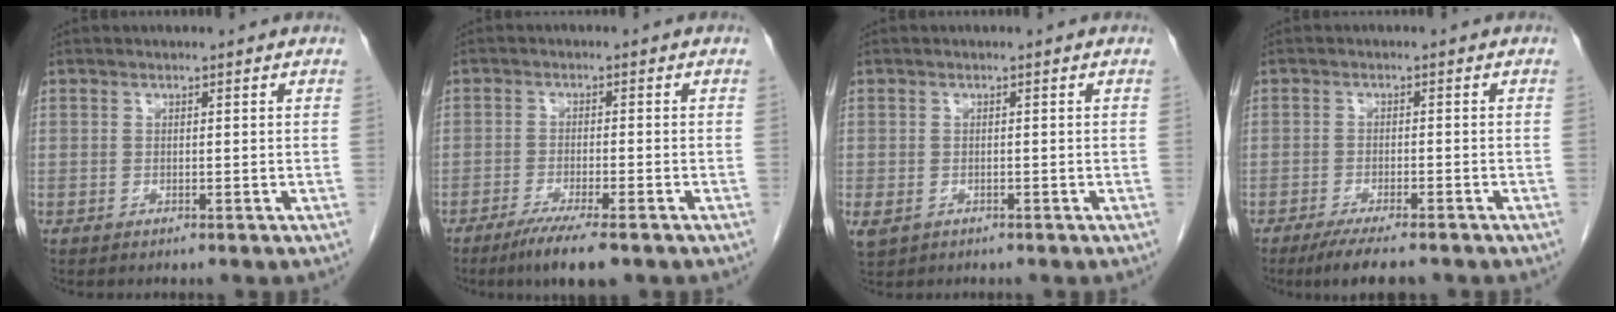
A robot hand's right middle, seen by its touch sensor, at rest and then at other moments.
{"total": 7.0, "force": [-4.8, 0.5, 5.0], "torque": [-0.080, -0.016, -0.075]}
{"total": 2.3, "force": [-0.9, 1.8, 1.2], "torque": [-0.030, -0.004, -0.006]}
{"total": 6.8, "force": [-5.4, 1.1, 4.0], "torque": [-0.062, -0.014, -0.084]}